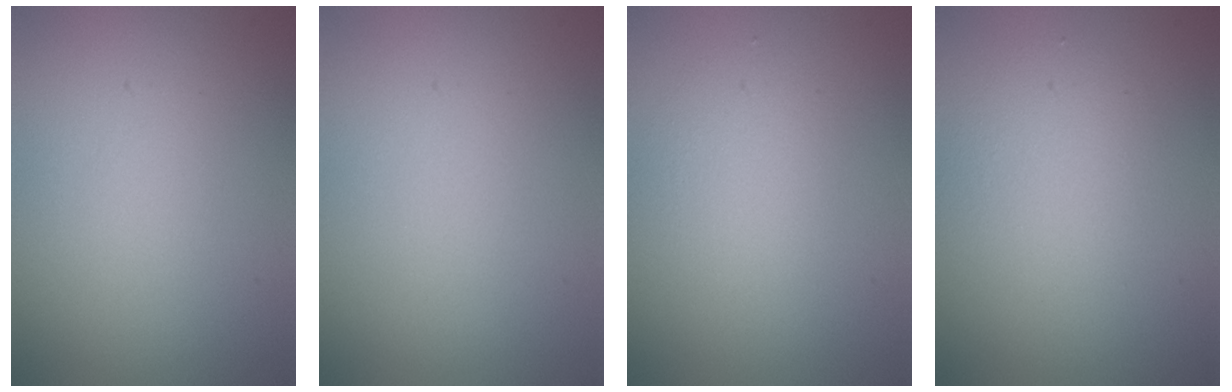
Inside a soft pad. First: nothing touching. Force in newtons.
{"total": 0.0}
{"total": 1.7, "press": 1.7, "slide": 0.2}
{"total": 2.6, "press": 2.6, "slide": 0.1}